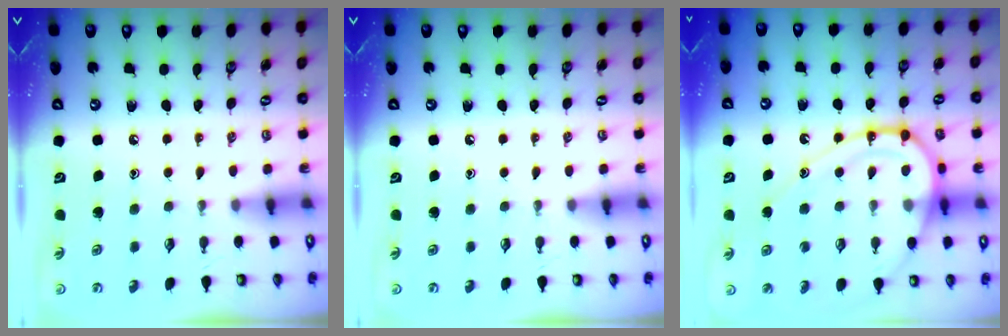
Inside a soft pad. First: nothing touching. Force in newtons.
{"total": 0.0}
{"total": 14.7, "press": 14.7, "slide": 1.4}